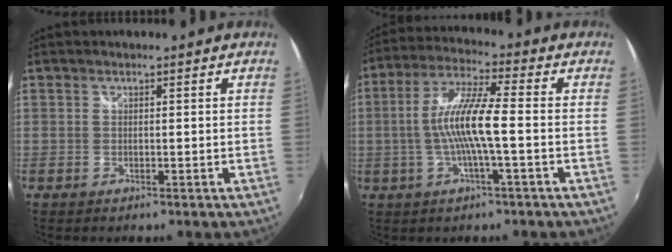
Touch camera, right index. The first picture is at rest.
{"total": 10.3, "force": [-1.5, 0.8, 10.2], "torque": [-0.204, 0.006, -0.029]}